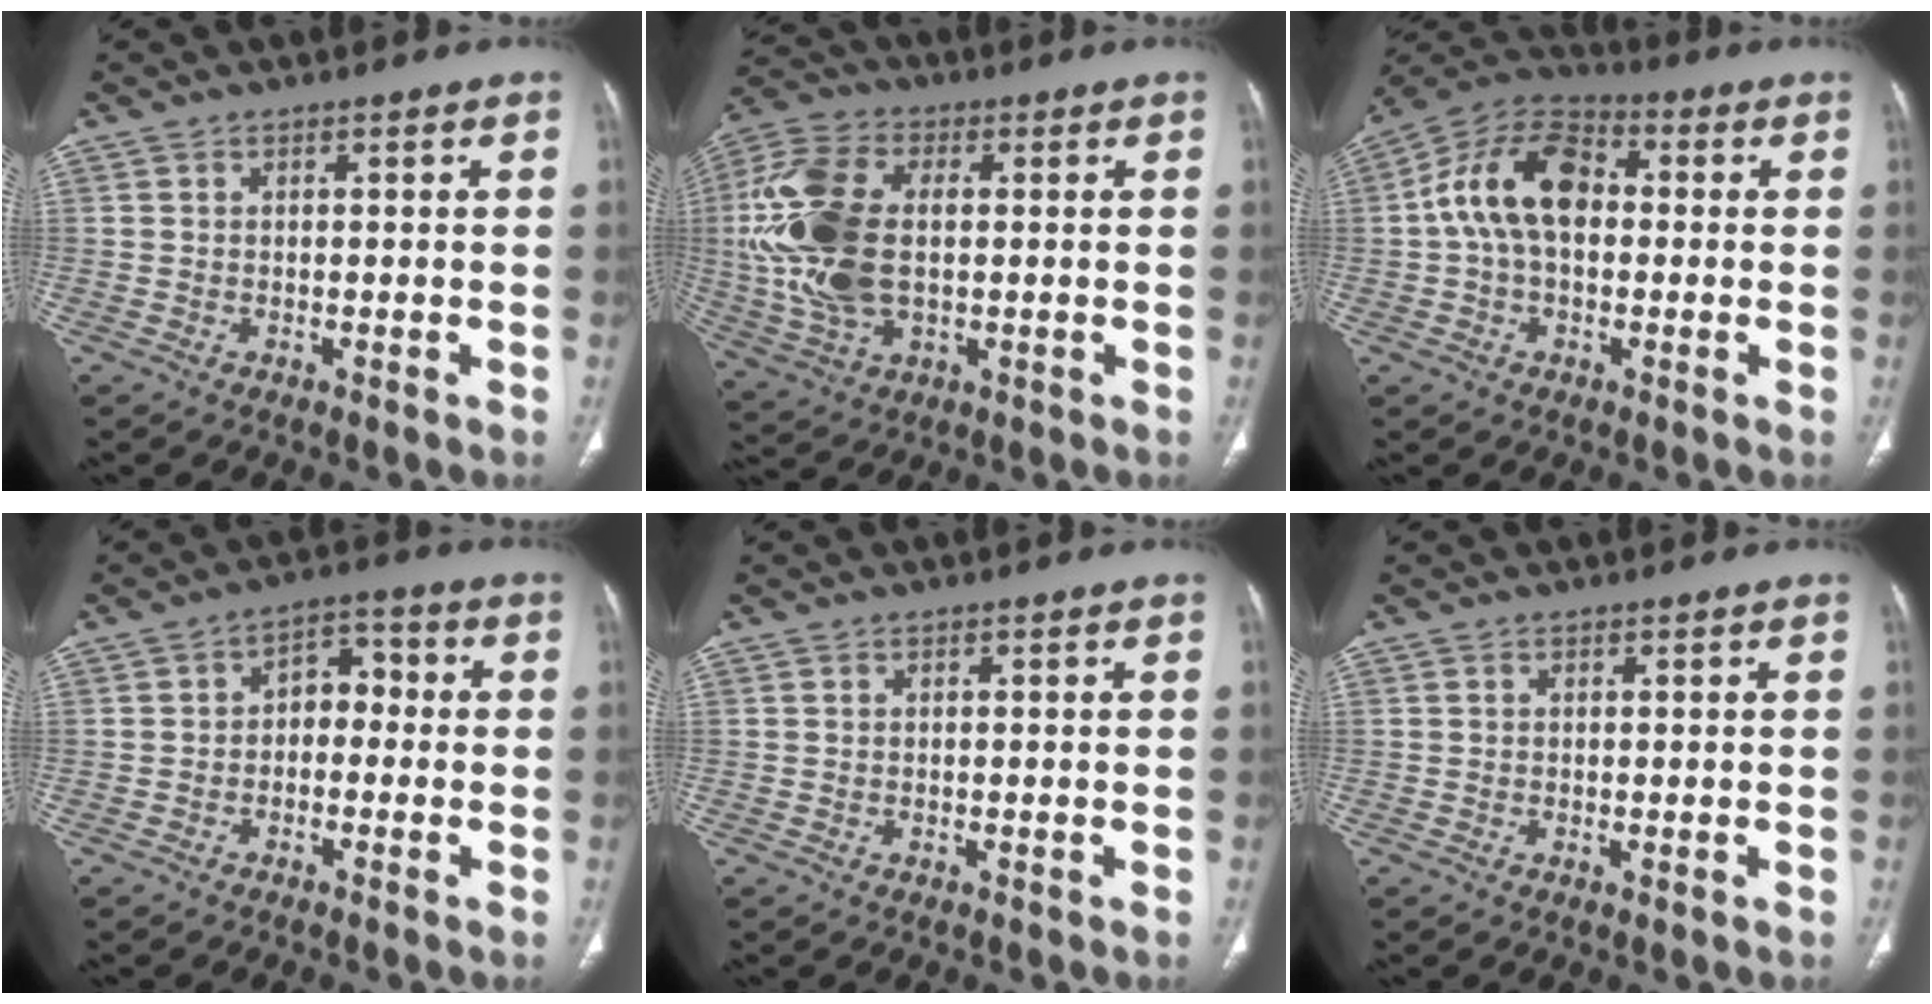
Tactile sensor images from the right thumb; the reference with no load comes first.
{"total": 18.2, "force": [0.9, 10.6, 14.7], "torque": [-0.332, 0.006, 0.020]}
{"total": 14.1, "force": [0.9, 9.1, 10.8], "torque": [-0.188, 0.033, 0.003]}
{"total": 5.5, "force": [-0.7, 3.9, 3.8], "torque": [-0.034, 0.029, -0.026]}
{"total": 0.0}
{"total": 0.0}